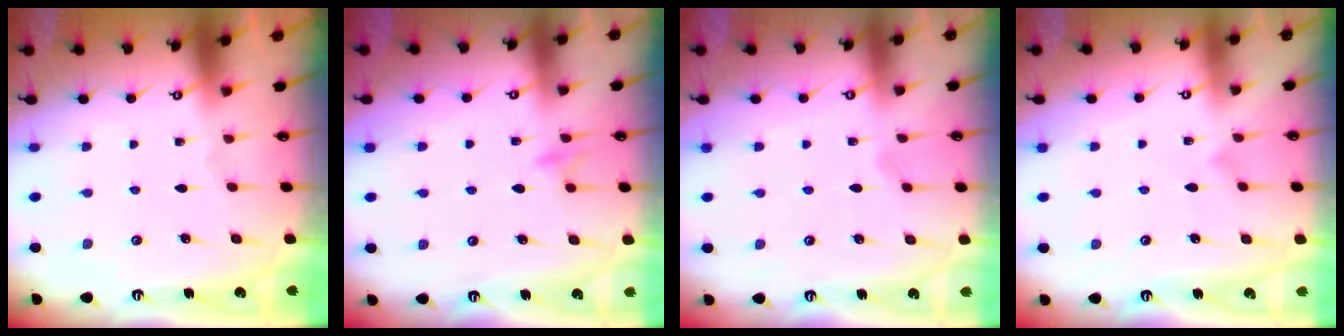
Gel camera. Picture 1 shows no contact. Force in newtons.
{"total": 8.7, "press": 8.6, "slide": 0.9}
{"total": 6.4, "press": 6.4, "slide": 0.3}
{"total": 6.9, "press": 6.9, "slide": 0.4}